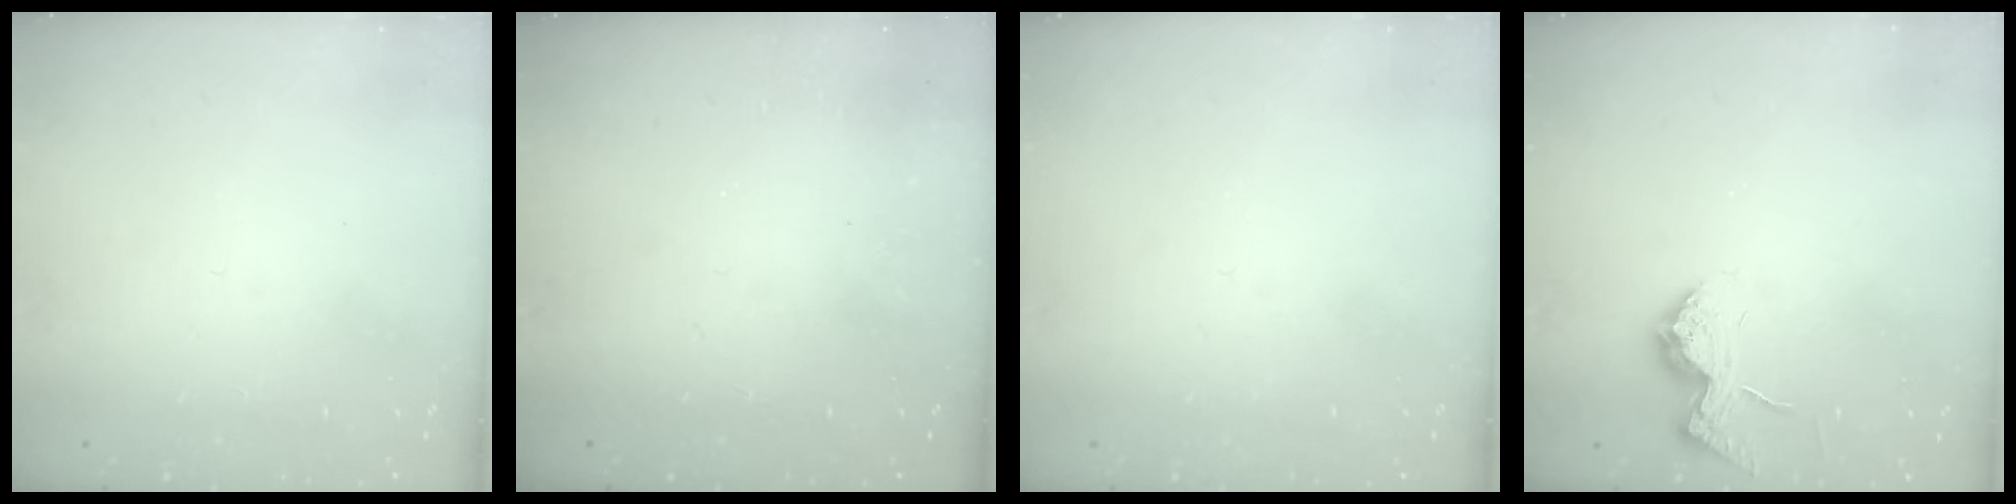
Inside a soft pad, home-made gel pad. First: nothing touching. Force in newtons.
{"total": 1.4, "press": 1.3, "slide": 0.4}
{"total": 0.0}
{"total": 11.8, "press": 11.8, "slide": 0.5}